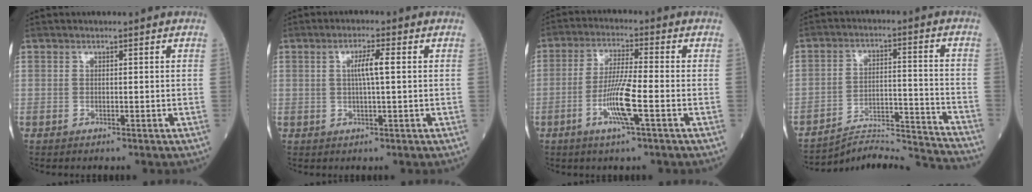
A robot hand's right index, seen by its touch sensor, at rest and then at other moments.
{"total": 3.0, "force": [0.4, -0.6, 2.9], "torque": [-0.058, 0.001, 0.006]}
{"total": 7.8, "force": [-2.8, -0.1, 7.3], "torque": [-0.143, -0.006, -0.056]}
{"total": 16.8, "force": [-16.6, -1.9, 1.7], "torque": [-0.012, 0.014, -0.243]}